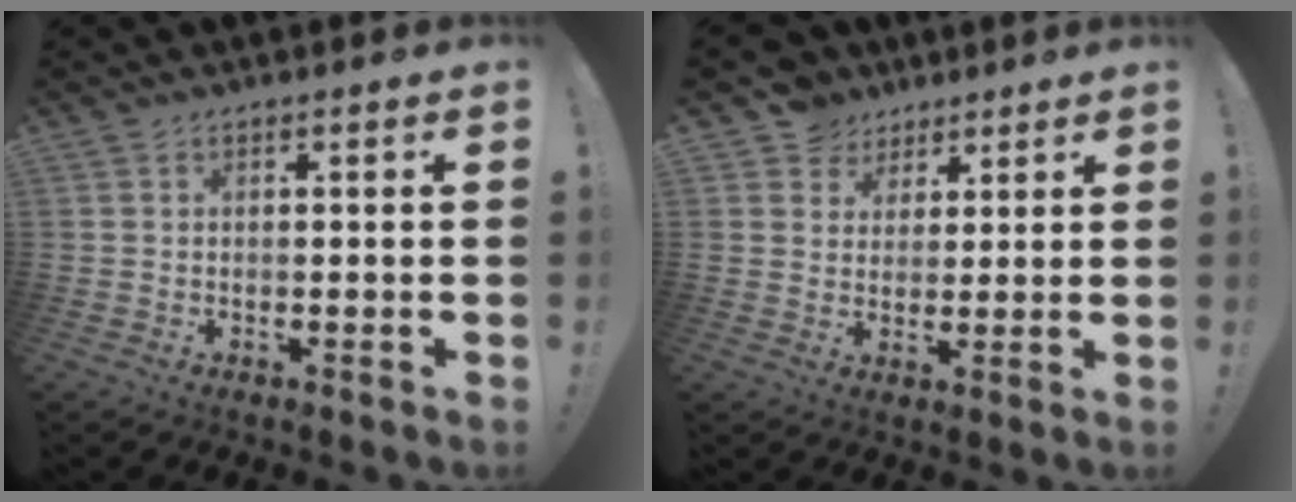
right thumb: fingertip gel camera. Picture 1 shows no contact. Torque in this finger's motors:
{"motor_torque": [0.76, 0.92, 0.45, 0.35, -0.02]}